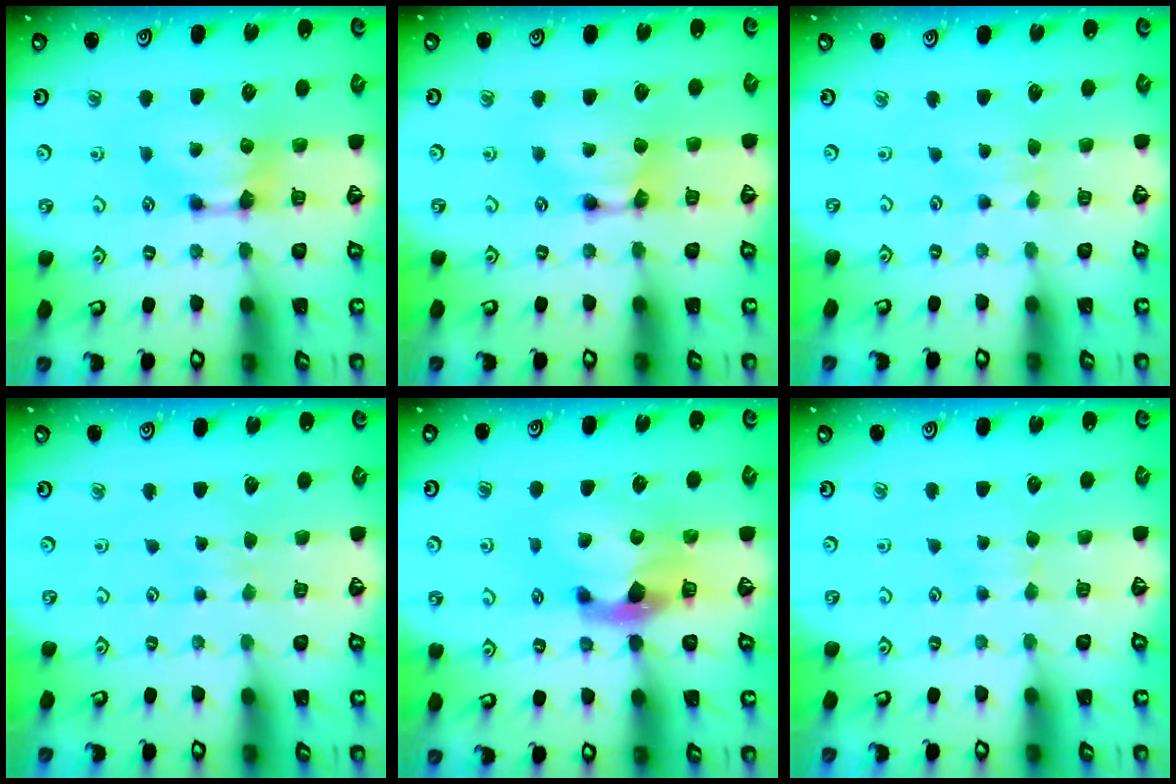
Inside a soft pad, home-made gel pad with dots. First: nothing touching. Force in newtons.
{"total": 1.6, "press": 1.6, "slide": 0.2}
{"total": 2.4, "press": 2.3, "slide": 0.5}
{"total": 3.9, "press": 3.9, "slide": 0.1}
{"total": 2.8, "press": 2.5, "slide": 1.3}
{"total": 2.9, "press": 2.9, "slide": 0.4}